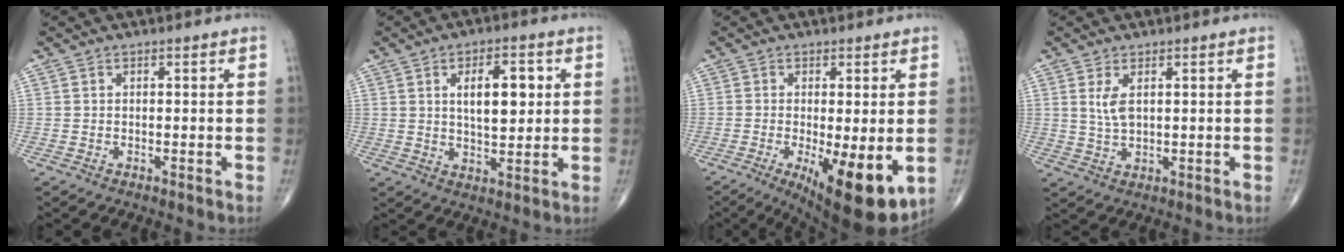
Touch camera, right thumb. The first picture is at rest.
{"total": 9.1, "force": [2.2, 4.3, 7.7], "torque": [-0.098, -0.006, 0.037]}
{"total": 13.2, "force": [-3.6, 4.0, 12.0], "torque": [-0.167, -0.026, -0.043]}
{"total": 5.9, "force": [1.7, 2.7, 5.0], "torque": [-0.104, -0.008, 0.043]}